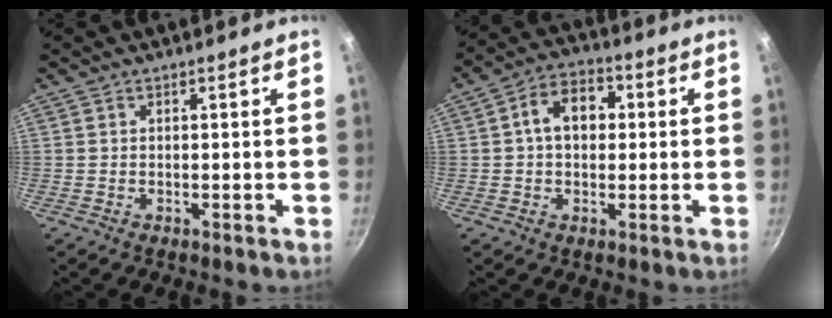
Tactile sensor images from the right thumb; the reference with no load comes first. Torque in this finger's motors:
{"motor_torque": [0.40, 1.65, 0.86, -0.52, 0.06]}